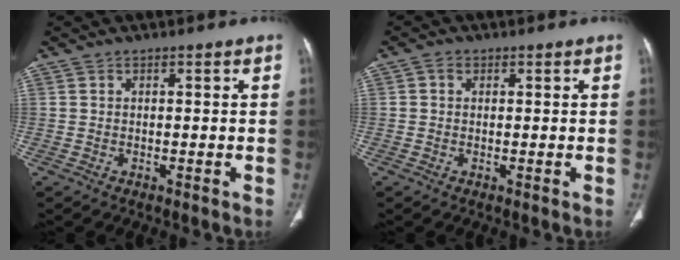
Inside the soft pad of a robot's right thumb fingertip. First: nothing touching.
{"total": 1.3, "force": [0.4, 1.1, 0.6], "torque": [-0.007, 0.003, 0.003]}